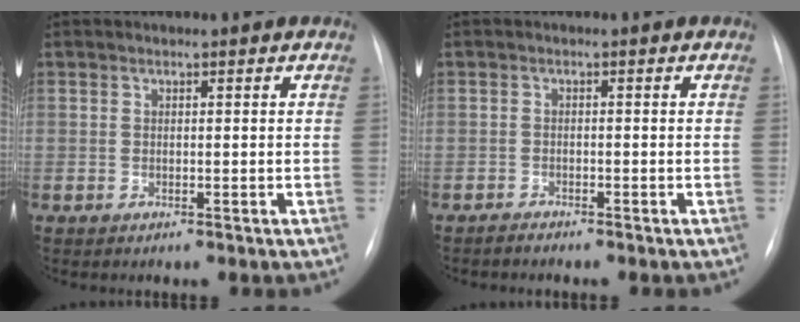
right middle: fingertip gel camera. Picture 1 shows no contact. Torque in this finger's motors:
{"motor_torque": [0.09, -0.08, 0.03, 0.01]}